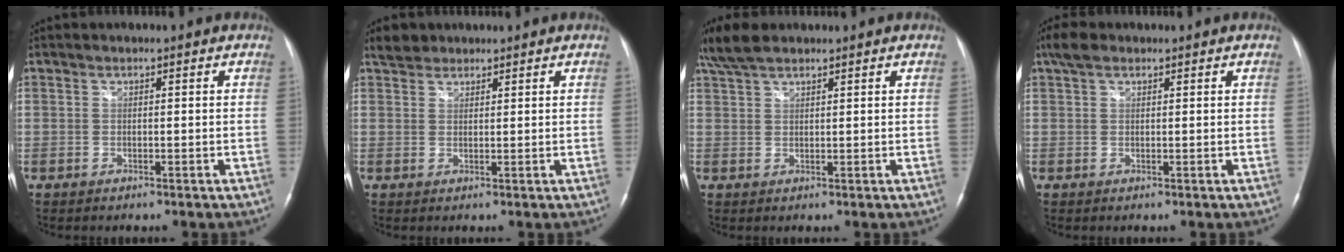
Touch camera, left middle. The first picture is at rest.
{"total": 2.5, "force": [2.2, 1.3, 0.1], "torque": [-0.009, 0.012, 0.039]}
{"total": 5.1, "force": [4.1, 1.3, 2.6], "torque": [-0.069, 0.020, 0.087]}
{"total": 2.9, "force": [2.0, 1.3, 1.6], "torque": [-0.040, 0.021, 0.040]}